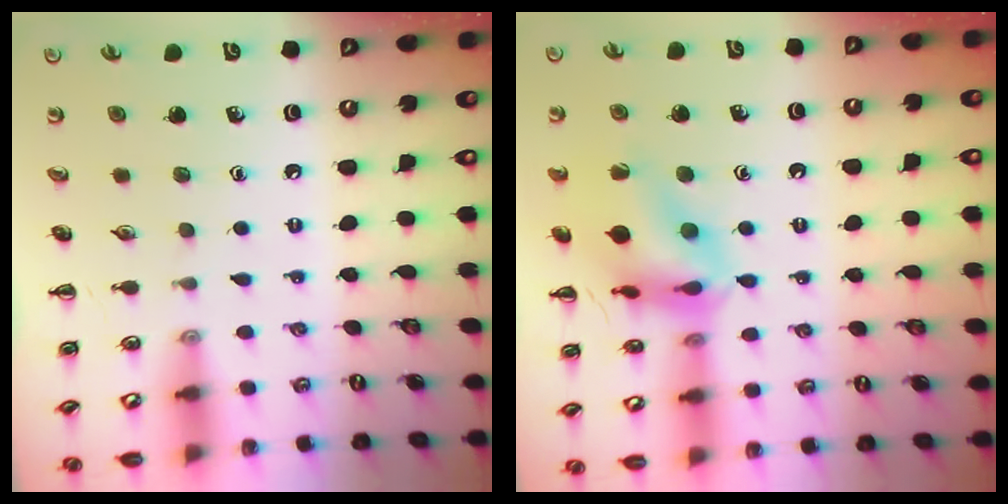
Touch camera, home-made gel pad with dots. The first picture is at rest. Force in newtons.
{"total": 16.0, "press": 15.9, "slide": 2.0}